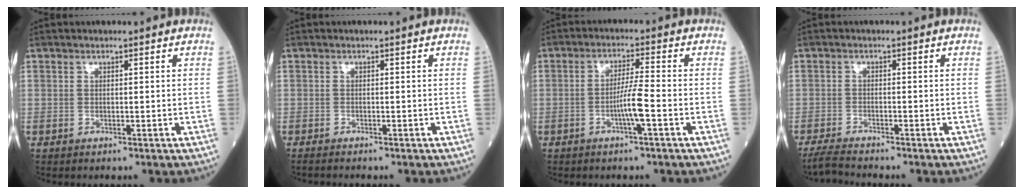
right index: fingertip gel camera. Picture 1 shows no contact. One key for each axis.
{"total": 1.3, "fx": -1.2, "fy": -0.1, "fz": 0.6, "tx": -0.012, "ty": -0.002, "tz": -0.016}
{"total": 4.6, "fx": -1.6, "fy": -0.5, "fz": 4.2, "tx": -0.082, "ty": 0.001, "tz": -0.032}
{"total": 3.2, "fx": -3.0, "fy": -0.5, "fz": 1.0, "tx": -0.024, "ty": -0.015, "tz": -0.055}